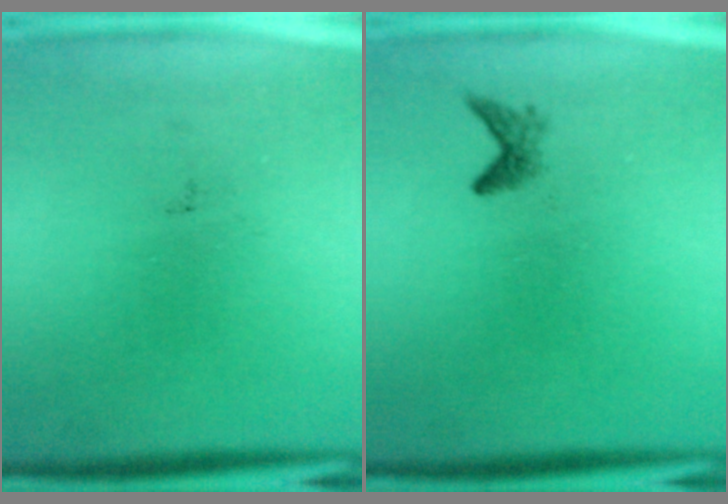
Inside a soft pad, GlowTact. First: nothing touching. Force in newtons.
{"total": 1.1}